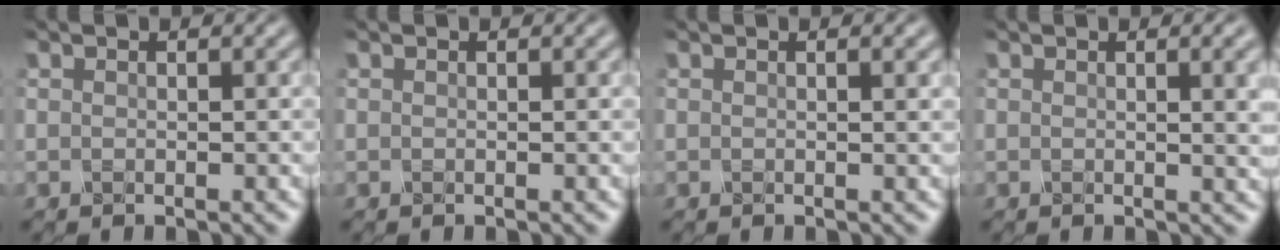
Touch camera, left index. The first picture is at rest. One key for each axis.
{"total": 0.0}
{"total": 2.2, "fx": 0.9, "fy": 1.1, "fz": 1.7, "tx": -0.003, "ty": 0.013, "tz": -0.008}
{"total": 5.9, "fx": 1.5, "fy": 2.7, "fz": 5.0, "tx": -0.021, "ty": 0.034, "tz": 0.005}